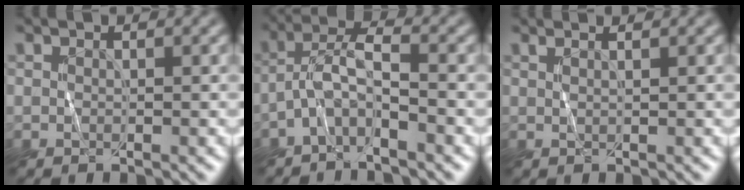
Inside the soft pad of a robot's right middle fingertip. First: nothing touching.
{"total": 3.1, "force": [-2.1, 0.3, 2.3], "torque": [-0.049, 0.016, -0.047]}
{"total": 1.3, "force": [1.0, 0.1, 0.7], "torque": [-0.009, -0.001, 0.007]}